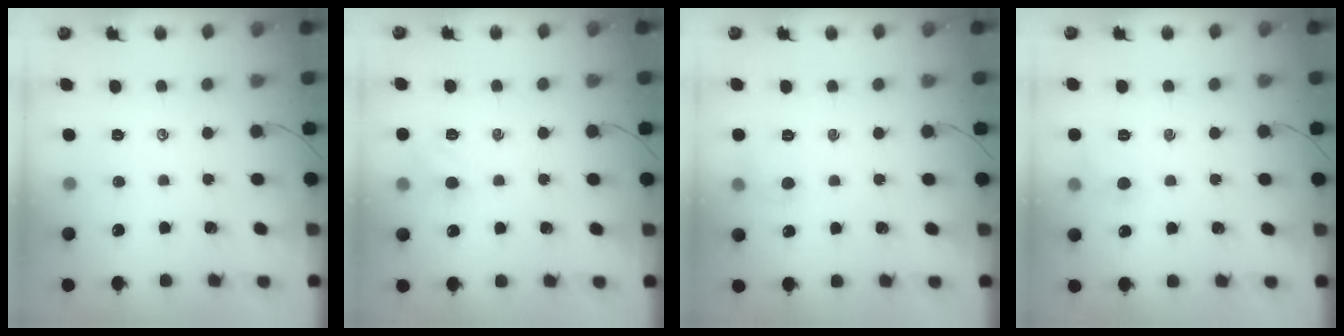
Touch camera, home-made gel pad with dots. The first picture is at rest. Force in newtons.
{"total": 5.6, "press": 5.4, "slide": 1.5}
{"total": 5.0, "press": 4.8, "slide": 1.5}
{"total": 5.2, "press": 5.0, "slide": 1.5}